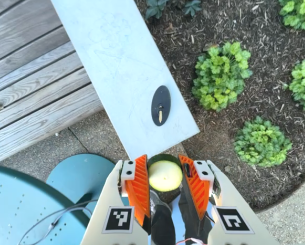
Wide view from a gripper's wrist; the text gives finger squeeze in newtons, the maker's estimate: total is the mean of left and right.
{"total": 13.1, "left": 13.0, "right": 13.3}